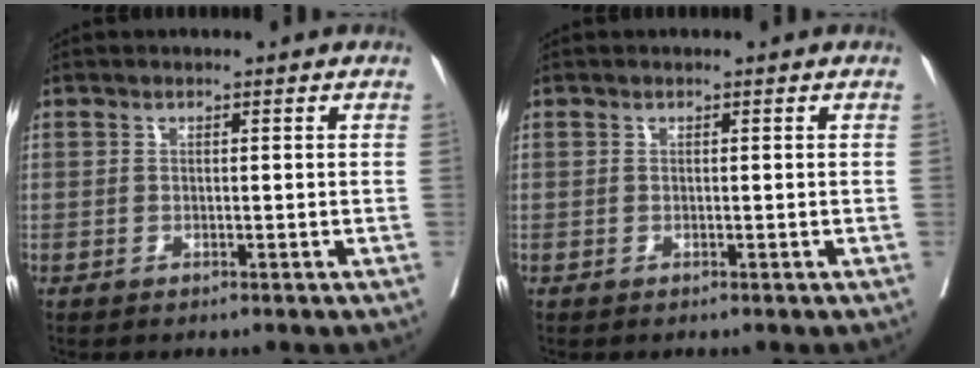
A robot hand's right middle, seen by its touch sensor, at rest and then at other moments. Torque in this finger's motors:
{"motor_torque": [-0.01, -0.01, 0.02, 0.00]}